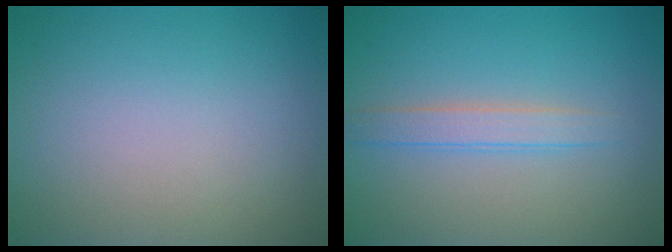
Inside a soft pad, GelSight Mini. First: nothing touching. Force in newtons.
{"total": 2.1, "press": 2.1, "slide": 0.1}